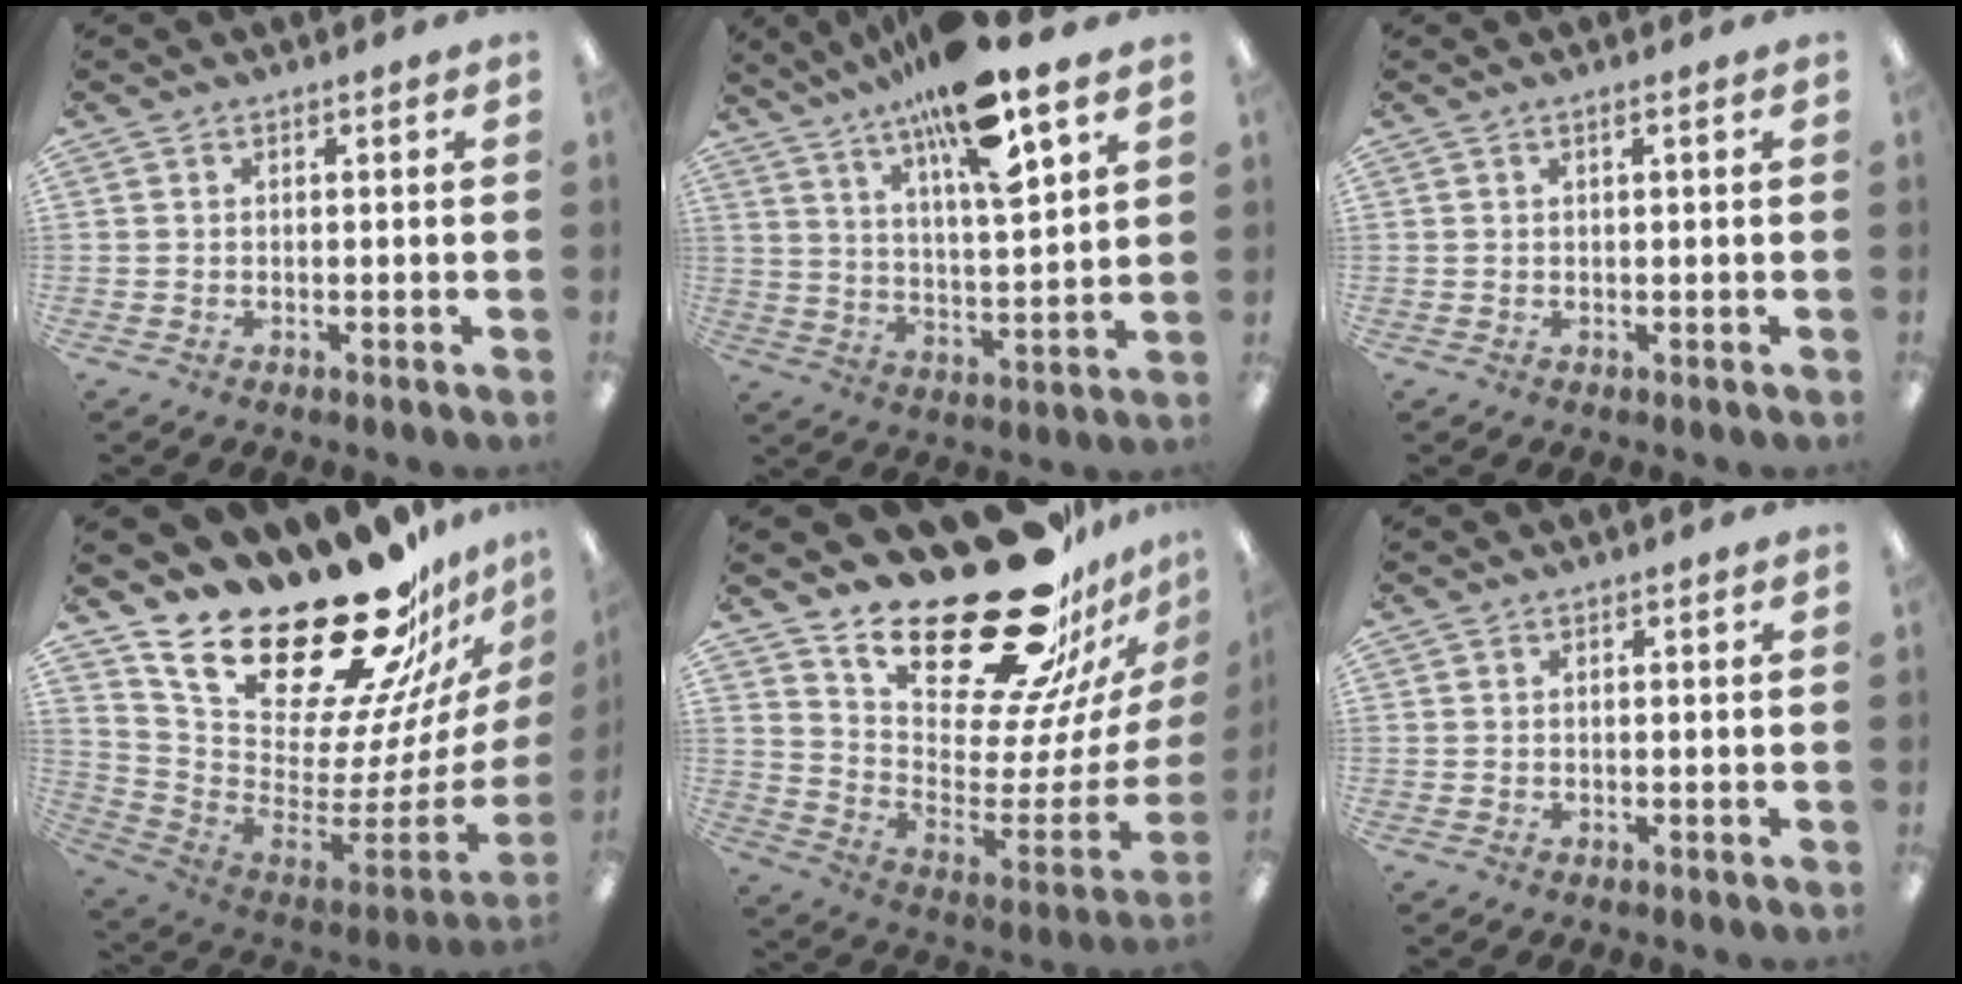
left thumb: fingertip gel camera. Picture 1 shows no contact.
{"total": 15.1, "force": [11.1, 2.4, 9.9], "torque": [-0.165, -0.068, 0.177]}
{"total": 0.8, "force": [0.5, 0.1, 0.7], "torque": [-0.014, 0.000, 0.008]}
{"total": 29.0, "force": [22.4, 10.4, 15.2], "torque": [-0.233, -0.182, 0.412]}
{"total": 30.5, "force": [22.3, 12.0, 17.0], "torque": [-0.230, -0.168, 0.408]}
{"total": 0.8, "force": [0.2, 0.7, 0.0], "torque": [-0.002, 0.004, 0.003]}